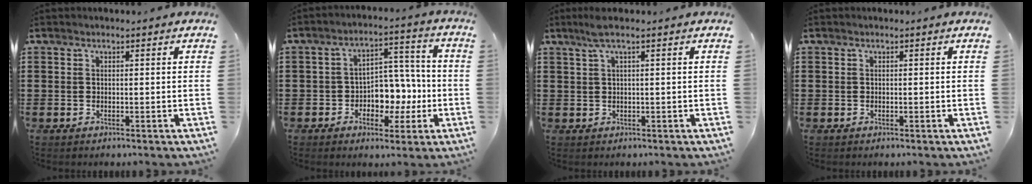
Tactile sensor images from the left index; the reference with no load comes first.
{"total": 6.6, "force": [-1.4, 5.2, 3.8], "torque": [-0.072, 0.011, -0.028]}
{"total": 2.1, "force": [0.8, -0.1, 2.0], "torque": [-0.046, -0.004, 0.012]}
{"total": 0.0}